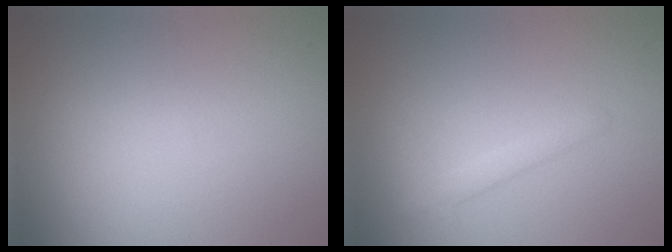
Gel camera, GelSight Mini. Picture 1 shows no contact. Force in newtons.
{"total": 1.6, "press": 1.6, "slide": 0.1}